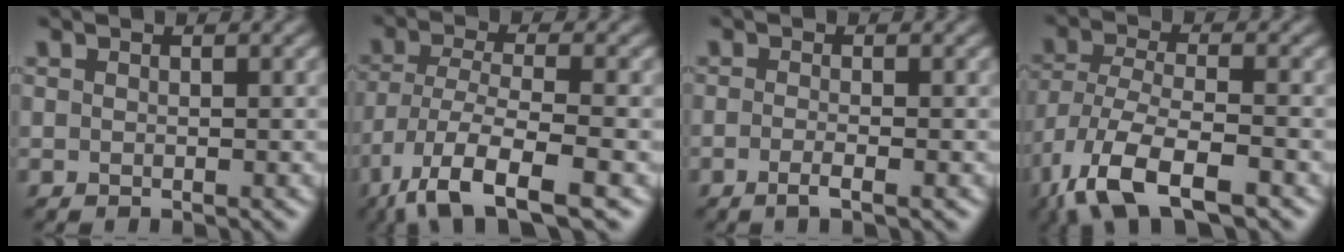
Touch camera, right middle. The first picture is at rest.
{"total": 8.6, "force": [-5.1, 2.5, 6.4], "torque": [-0.120, -0.011, -0.097]}
{"total": 1.8, "force": [-0.7, 0.5, 1.6], "torque": [-0.023, -0.004, -0.019]}
{"total": 9.9, "force": [-5.8, 3.7, 7.1], "torque": [-0.144, -0.017, -0.114]}